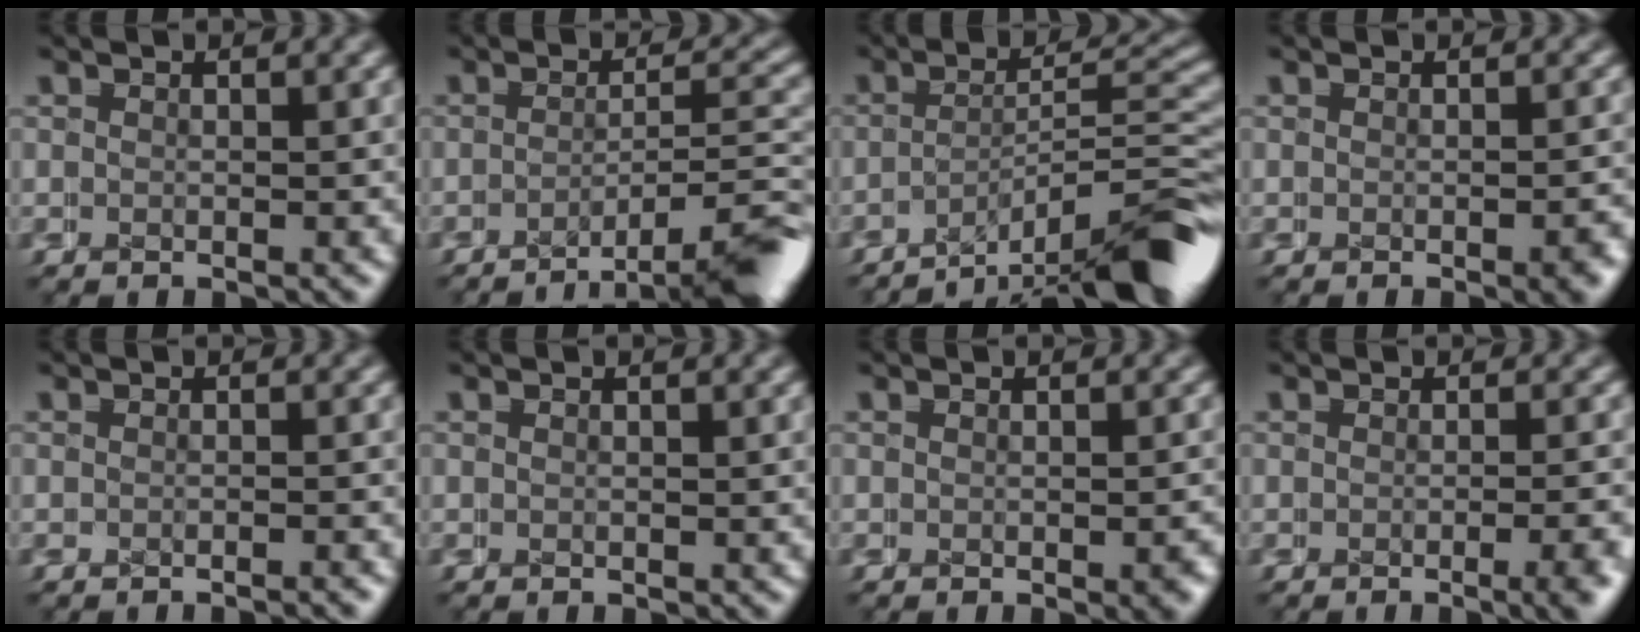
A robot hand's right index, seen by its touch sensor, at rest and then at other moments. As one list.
[{"total": 7.4, "force": [-5.9, 1.8, 3.9], "torque": [-0.023, 0.008, -0.093]}, {"total": 8.9, "force": [-6.8, 1.9, 5.4], "torque": [-0.052, 0.001, -0.094]}, {"total": 1.3, "force": [-0.9, 0.2, 0.9], "torque": [-0.005, 0.000, -0.013]}, {"total": 1.0, "force": [-1.0, 0.0, 0.0], "torque": [0.004, 0.004, -0.018]}, {"total": 0.0}, {"total": 1.0, "force": [-0.6, 0.3, 0.8], "torque": [-0.006, -0.002, -0.006]}, {"total": 2.1, "force": [-1.4, -0.1, 1.6], "torque": [-0.014, 0.006, -0.025]}]